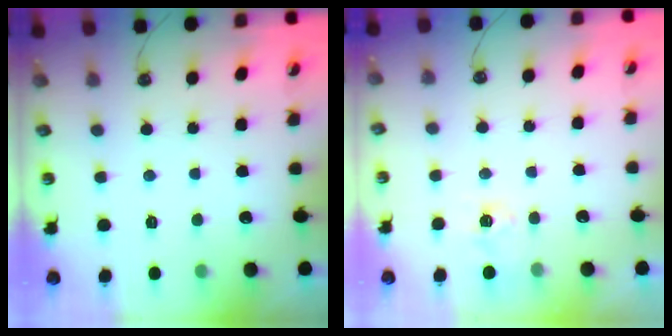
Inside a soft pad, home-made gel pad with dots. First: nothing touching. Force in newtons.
{"total": 4.8, "press": 4.8, "slide": 0.6}